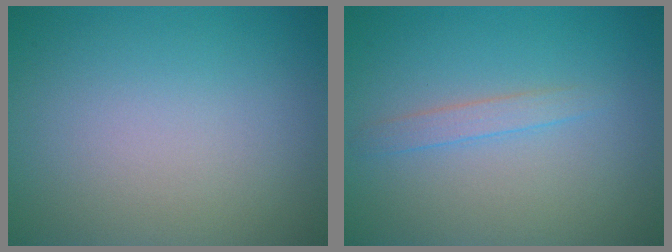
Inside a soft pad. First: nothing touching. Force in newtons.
{"total": 1.4, "press": 1.4, "slide": 0.1}